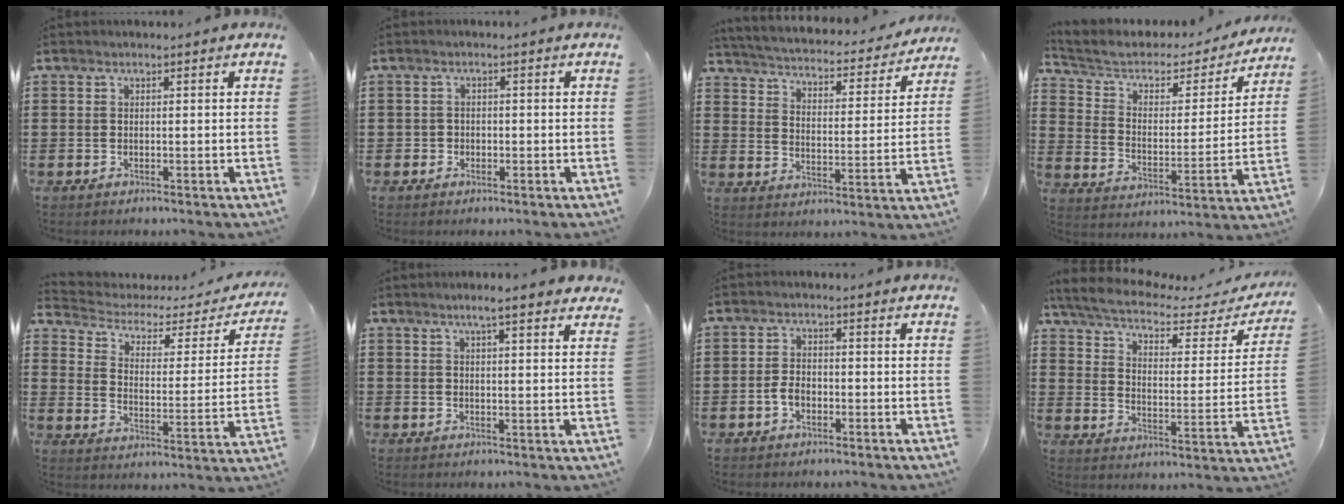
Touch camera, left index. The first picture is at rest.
{"total": 1.2, "force": [-0.3, 1.1, 0.1], "torque": [-0.007, 0.004, -0.008]}
{"total": 2.8, "force": [2.7, 0.1, 0.6], "torque": [-0.033, -0.030, 0.036]}
{"total": 5.0, "force": [3.4, 2.8, 2.3], "torque": [-0.067, -0.020, 0.053]}
{"total": 2.9, "force": [1.7, 1.7, 1.7], "torque": [-0.049, -0.014, 0.019]}
{"total": 4.1, "force": [3.3, 0.2, 2.5], "torque": [-0.056, 0.001, 0.056]}
{"total": 2.7, "force": [-0.9, 1.7, 1.9], "torque": [-0.052, -0.001, -0.021]}
{"total": 5.1, "force": [3.9, 1.1, 3.0], "torque": [-0.077, -0.027, 0.062]}